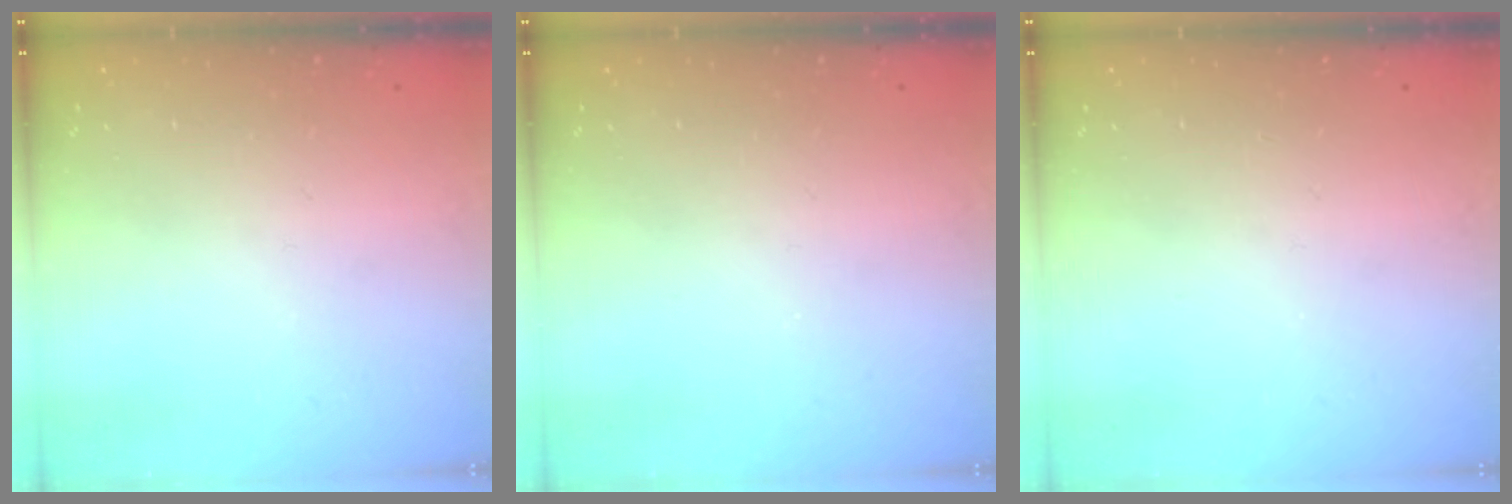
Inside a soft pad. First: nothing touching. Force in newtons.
{"total": 0.0}
{"total": 0.0}